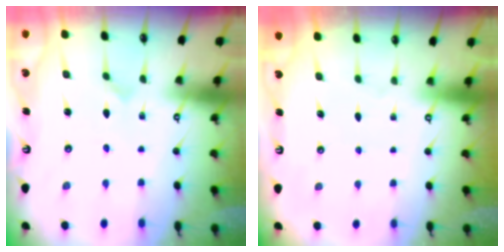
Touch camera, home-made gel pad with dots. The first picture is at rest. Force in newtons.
{"total": 0.0}